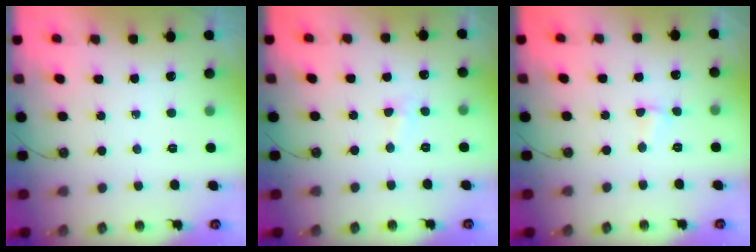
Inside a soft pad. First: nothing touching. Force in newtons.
{"total": 2.4, "press": 2.3, "slide": 0.4}
{"total": 1.3, "press": 1.2, "slide": 0.4}